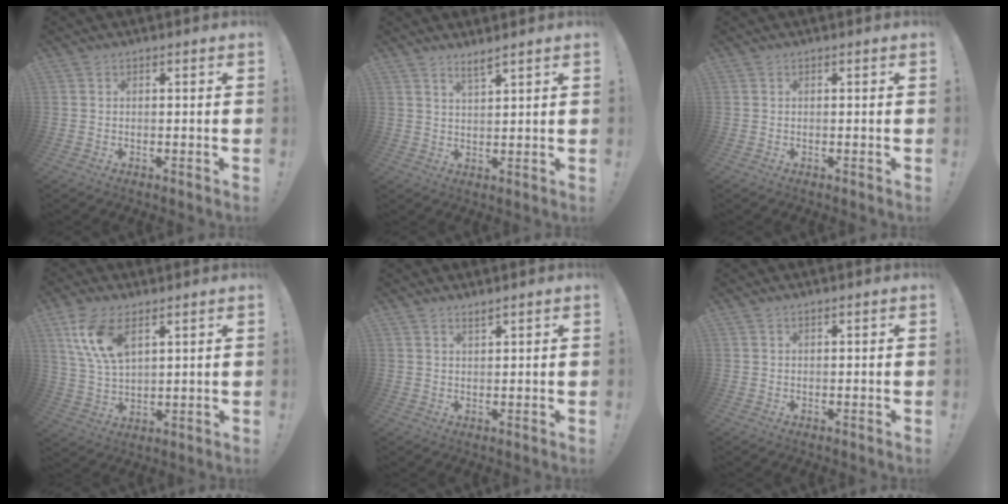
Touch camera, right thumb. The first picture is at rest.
{"total": 3.6, "force": [3.1, 0.3, 1.9], "torque": [-0.029, -0.020, 0.052]}
{"total": 0.0}
{"total": 12.2, "force": [6.3, 6.2, 8.4], "torque": [-0.175, -0.015, 0.119]}
{"total": 2.0, "force": [1.7, 0.3, 1.0], "torque": [-0.015, -0.010, 0.030]}
{"total": 0.7, "force": [0.5, 0.1, 0.4], "torque": [-0.003, -0.003, 0.009]}